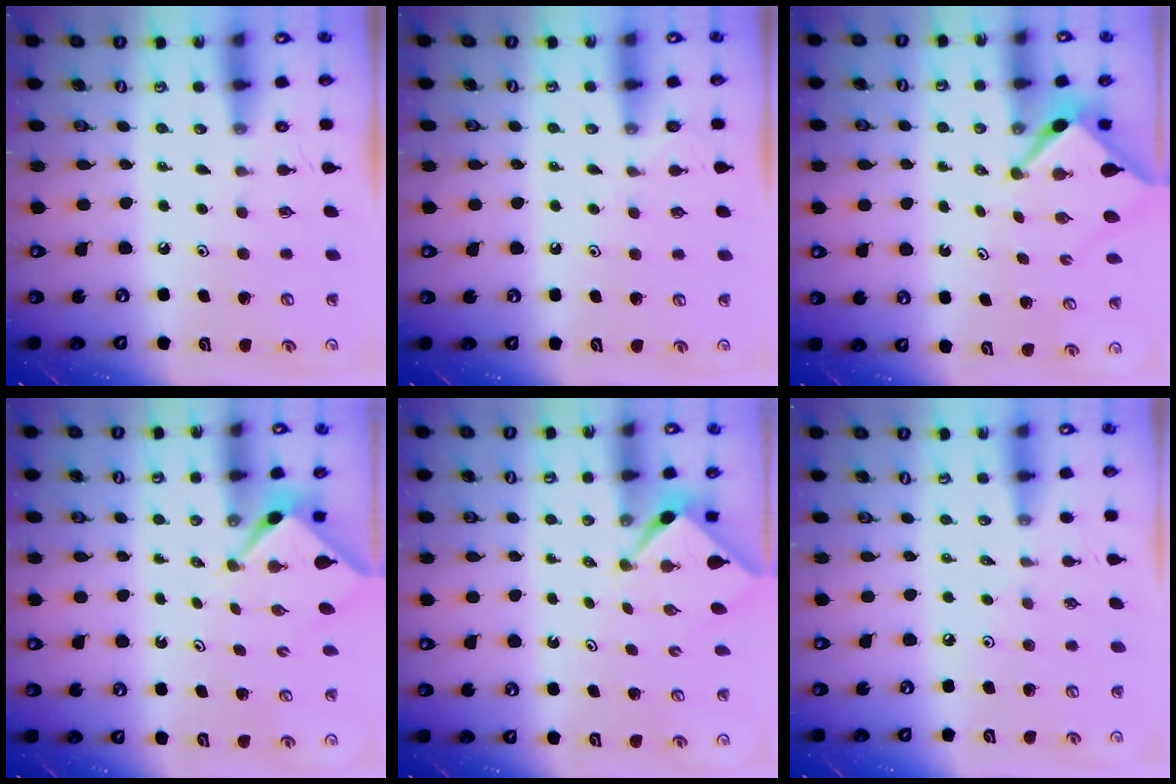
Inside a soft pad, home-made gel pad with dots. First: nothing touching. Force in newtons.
{"total": 2.8, "press": 2.8, "slide": 0.3}
{"total": 4.5, "press": 4.5, "slide": 0.3}
{"total": 2.1, "press": 2.1, "slide": 0.2}
{"total": 2.4, "press": 2.3, "slide": 0.3}
{"total": 1.9, "press": 1.8, "slide": 0.4}